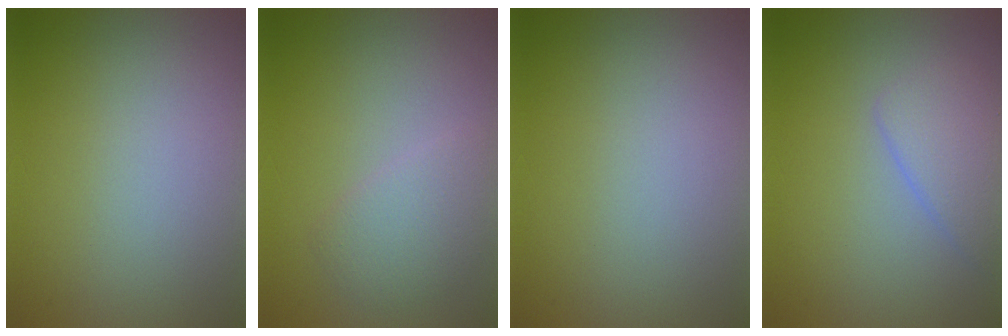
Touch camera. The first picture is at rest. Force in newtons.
{"total": 2.4, "press": 2.4, "slide": 0.2}
{"total": 0.0}
{"total": 2.5, "press": 2.5, "slide": 0.1}